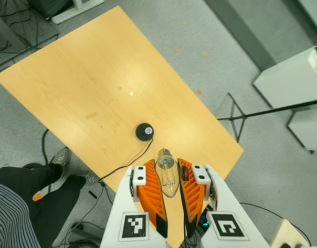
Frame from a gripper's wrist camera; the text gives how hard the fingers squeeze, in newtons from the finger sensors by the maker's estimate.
{"total": 20.8, "left": 25.5, "right": 16.1}